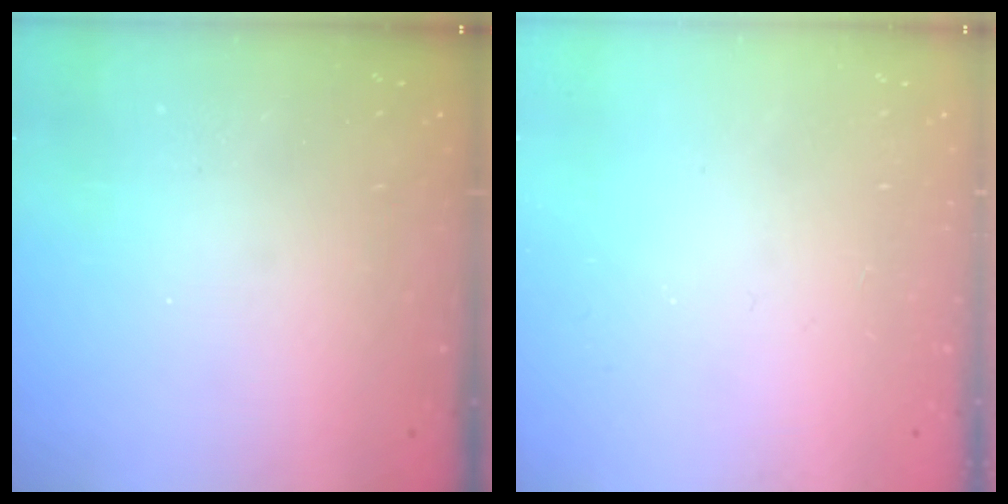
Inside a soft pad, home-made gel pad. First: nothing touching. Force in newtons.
{"total": 0.0}